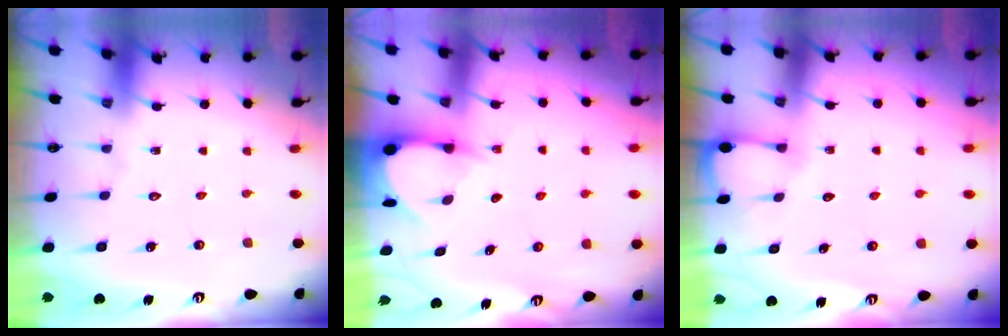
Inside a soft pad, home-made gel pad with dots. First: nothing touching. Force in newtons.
{"total": 3.4, "press": 3.4, "slide": 0.3}
{"total": 2.8, "press": 2.8, "slide": 0.4}